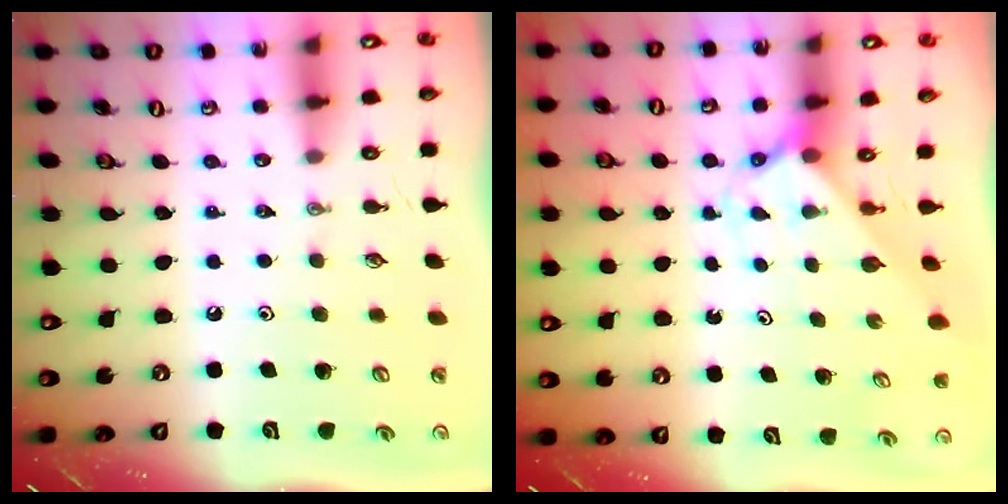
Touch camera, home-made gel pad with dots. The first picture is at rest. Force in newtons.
{"total": 2.3, "press": 2.3, "slide": 0.2}